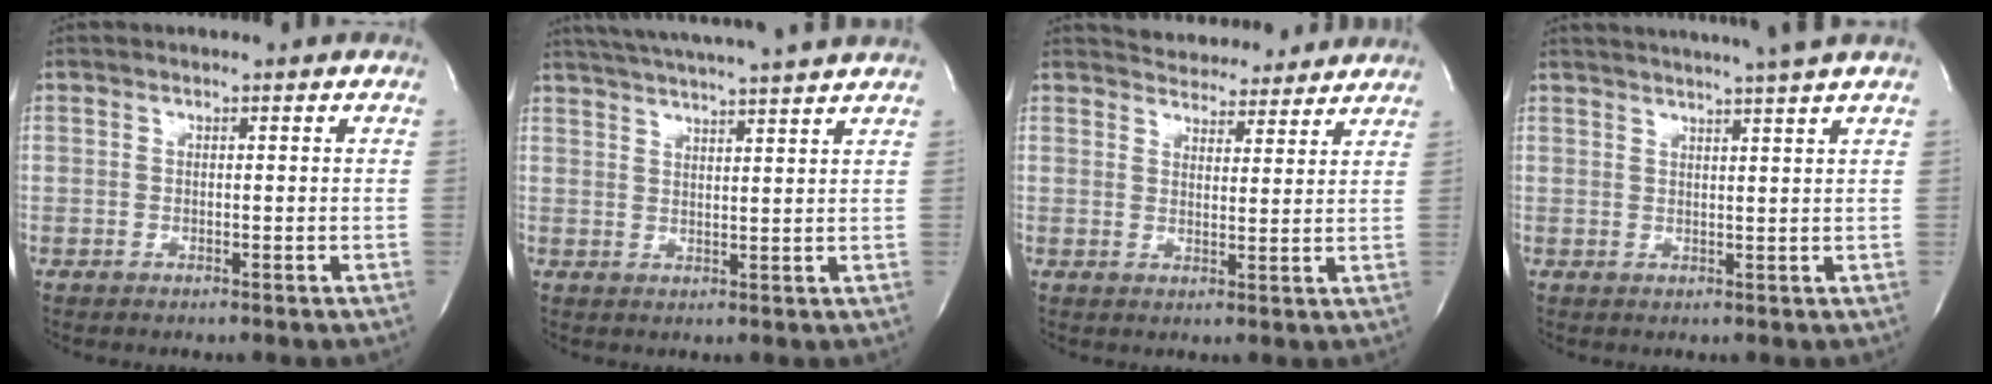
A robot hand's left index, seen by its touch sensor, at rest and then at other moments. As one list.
[{"total": 15.2, "force": [13.6, -0.8, 6.8], "torque": [-0.124, 0.009, 0.189]}, {"total": 9.5, "force": [9.0, 2.4, 1.7], "torque": [-0.019, 0.007, 0.117]}, {"total": 9.4, "force": [8.1, -1.6, 4.5], "torque": [-0.069, 0.001, 0.099]}]